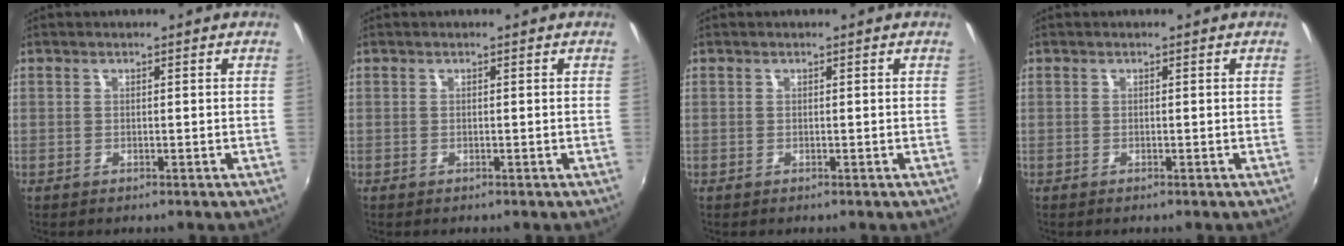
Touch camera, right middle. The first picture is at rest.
{"total": 0.0}
{"total": 0.0}
{"total": 0.0}